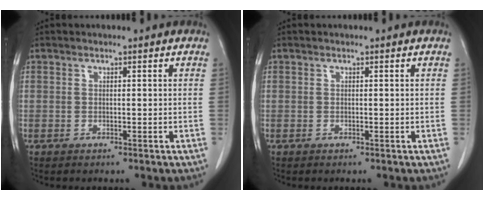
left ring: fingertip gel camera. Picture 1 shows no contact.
{"total": 0.0}